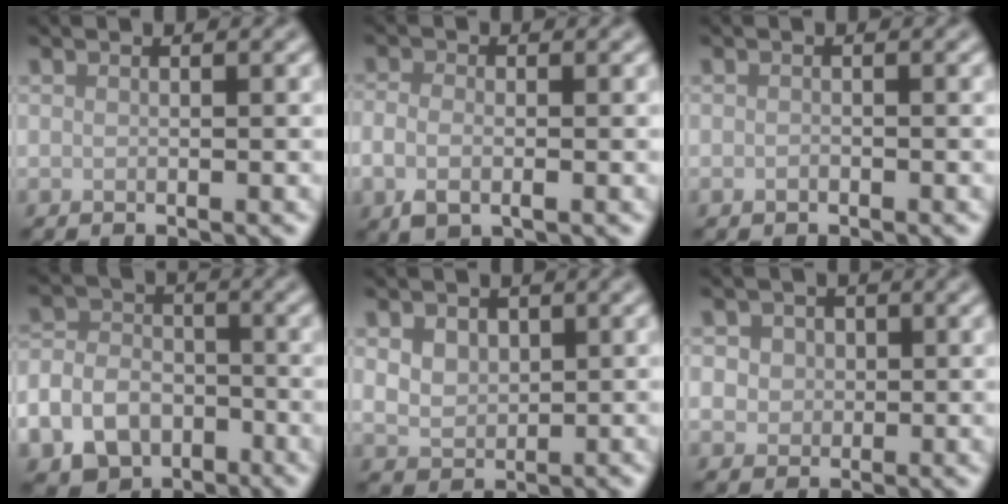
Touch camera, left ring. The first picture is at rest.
{"total": 2.8, "force": [-0.8, 1.7, 2.1], "torque": [-0.053, -0.007, -0.019]}
{"total": 0.5, "force": [-0.3, 0.3, 0.3], "torque": [-0.005, -0.002, -0.005]}
{"total": 9.7, "force": [-5.3, 7.3, 3.8], "torque": [-0.067, -0.036, -0.099]}
{"total": 3.5, "force": [1.1, 2.6, 2.0], "torque": [-0.041, 0.012, 0.017]}
{"total": 3.6, "force": [1.0, 3.1, 1.6], "torque": [-0.021, 0.012, 0.007]}